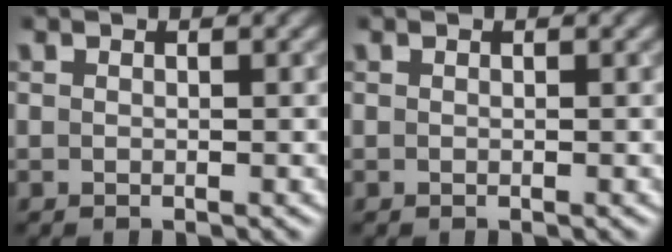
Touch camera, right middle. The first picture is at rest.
{"total": 0.0}